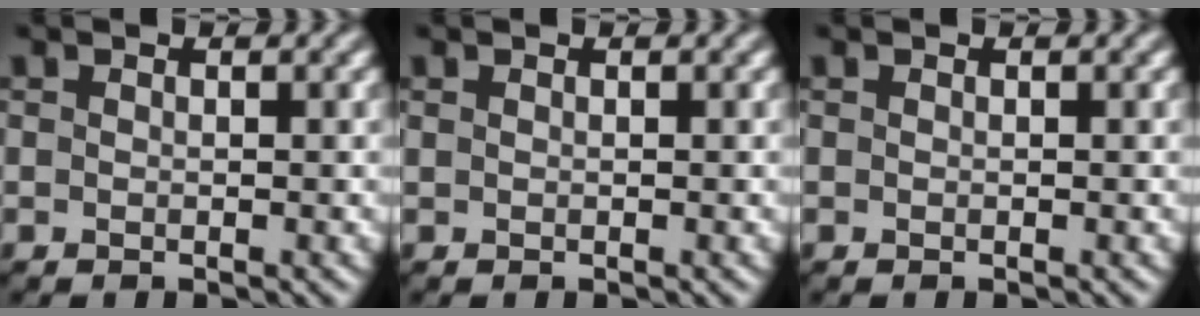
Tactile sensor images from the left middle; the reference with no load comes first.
{"total": 0.0}
{"total": 0.0}